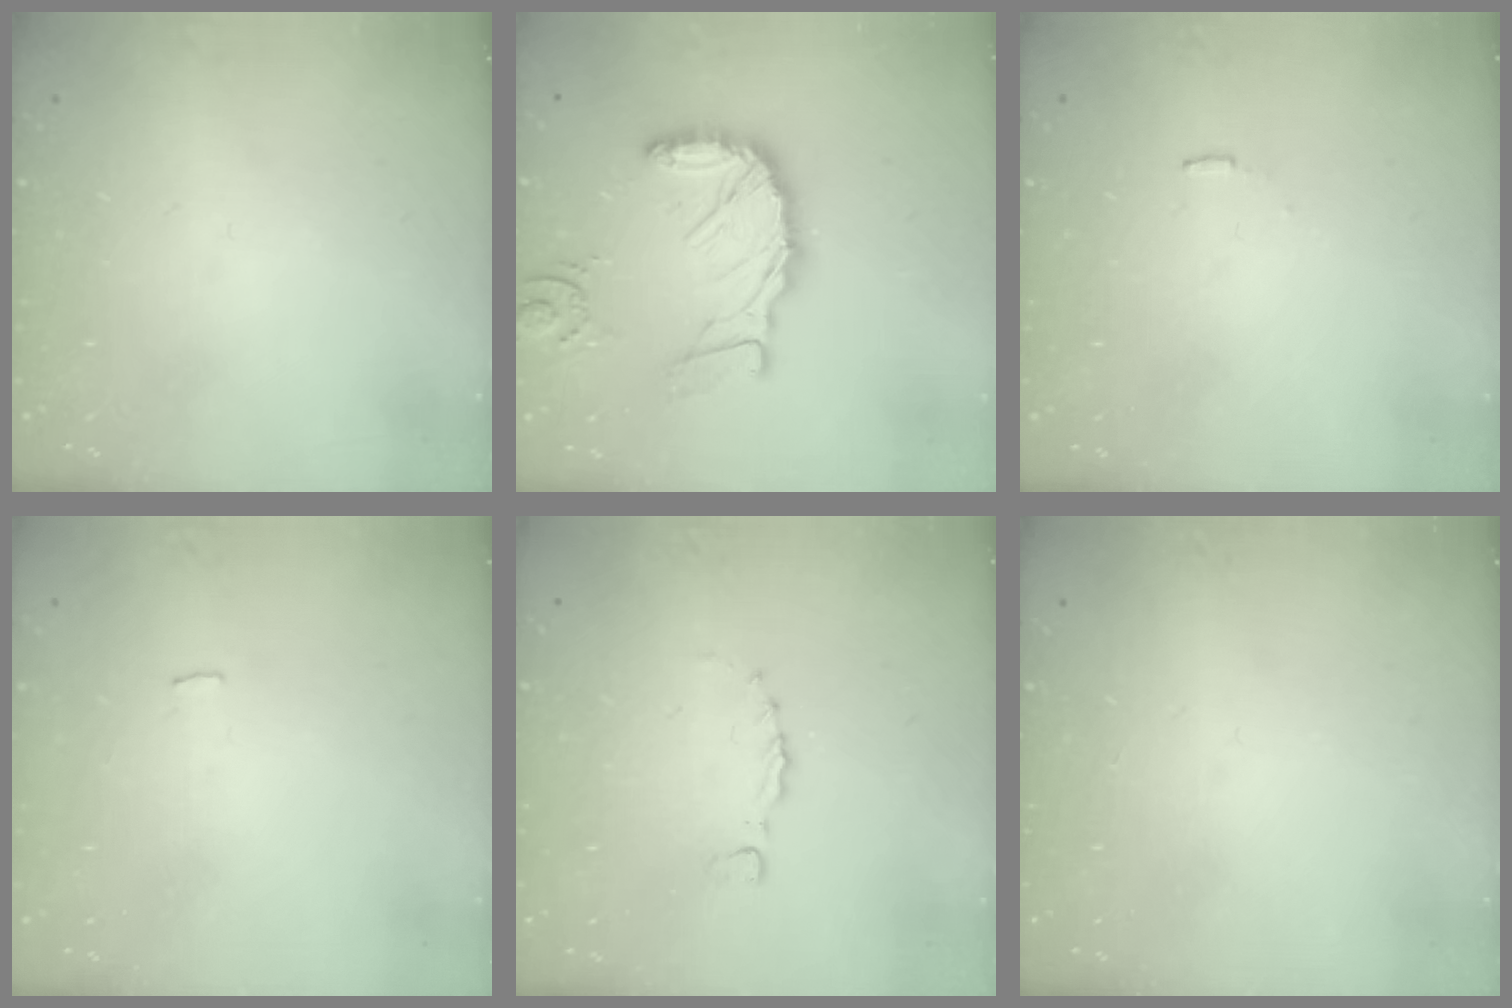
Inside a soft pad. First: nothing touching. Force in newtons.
{"total": 15.8, "press": 15.7, "slide": 2.1}
{"total": 4.4, "press": 4.4, "slide": 0.4}
{"total": 1.5, "press": 1.4, "slide": 0.3}
{"total": 0.0}
{"total": 1.6, "press": 1.6, "slide": 0.3}